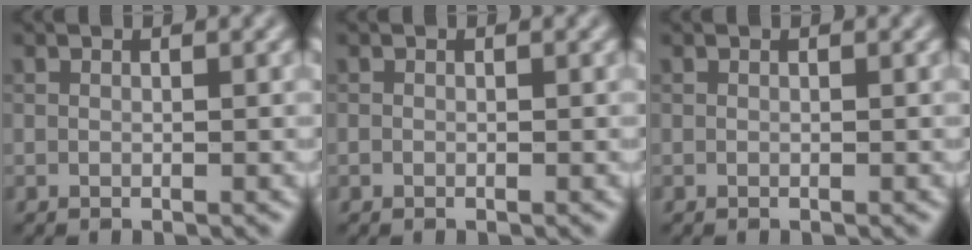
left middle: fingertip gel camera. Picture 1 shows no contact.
{"total": 0.0}
{"total": 0.0}